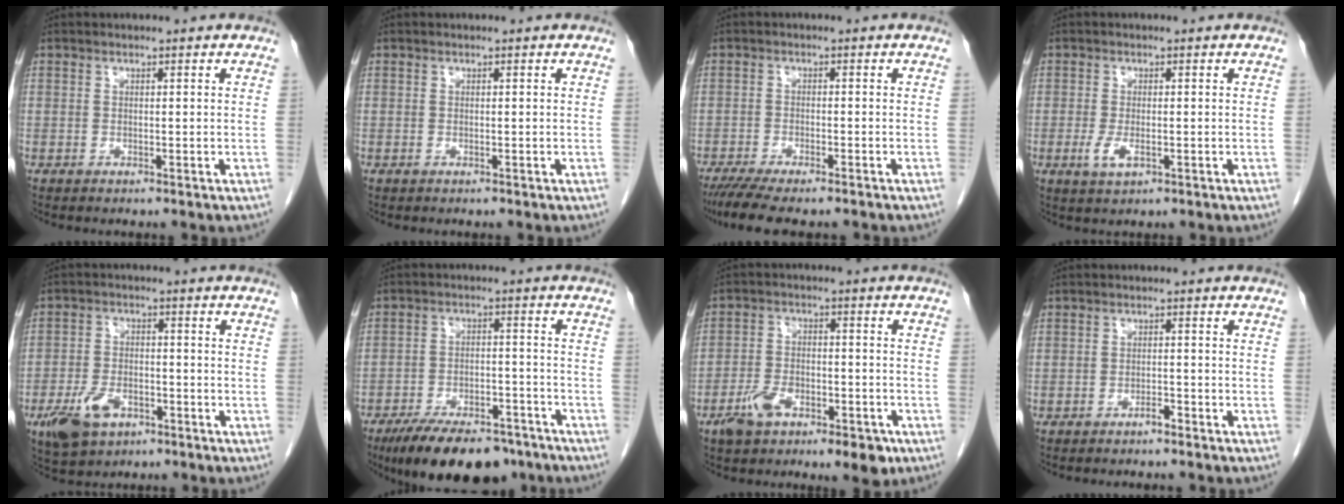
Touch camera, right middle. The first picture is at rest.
{"total": 0.0}
{"total": 9.3, "force": [-7.7, 1.7, 4.9], "torque": [-0.071, -0.013, -0.119]}
{"total": 2.9, "force": [-1.0, 1.1, 2.5], "torque": [-0.054, -0.005, -0.014]}
{"total": 7.6, "force": [-4.1, 4.3, 4.8], "torque": [-0.099, -0.003, -0.068]}
{"total": 15.1, "force": [-11.9, 5.4, 7.7], "torque": [-0.114, 0.003, -0.184]}
{"total": 9.1, "force": [-5.1, 3.9, 6.4], "torque": [-0.110, 0.005, -0.081]}
{"total": 2.2, "force": [-2.0, 0.2, 0.9], "torque": [-0.014, -0.001, -0.026]}